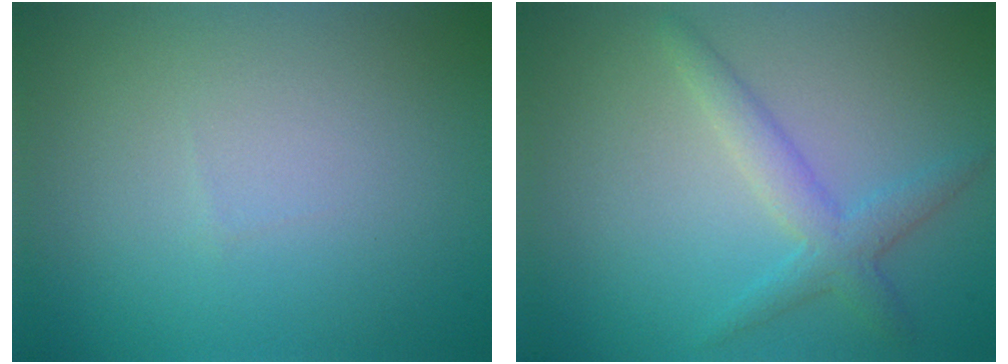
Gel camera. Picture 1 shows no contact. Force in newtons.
{"total": 2.9, "press": 2.9, "slide": 0.1}